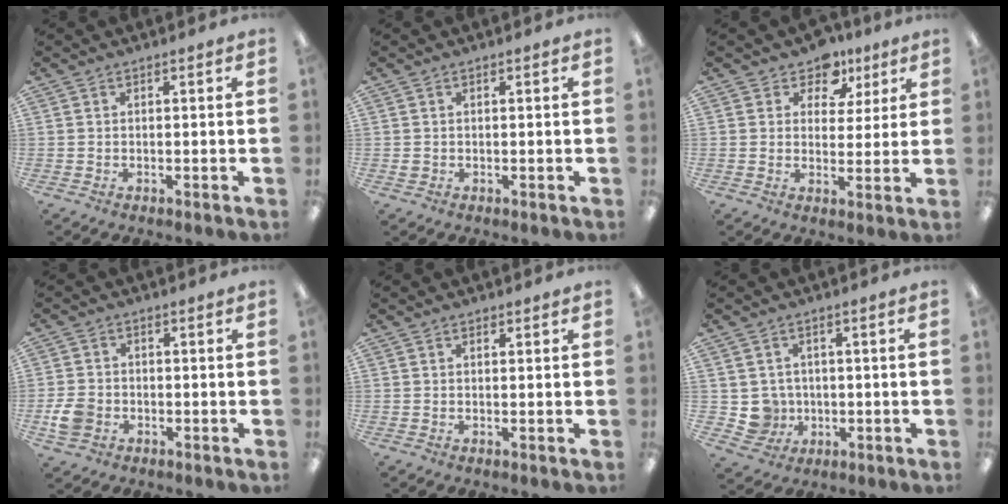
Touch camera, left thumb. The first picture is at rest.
{"total": 1.0, "force": [0.3, 0.9, 0.4], "torque": [-0.010, 0.005, 0.004]}
{"total": 8.1, "force": [5.5, 5.6, 2.2], "torque": [-0.033, -0.032, 0.099]}
{"total": 5.4, "force": [-1.8, 4.2, 2.8], "torque": [-0.055, 0.005, -0.036]}
{"total": 1.0, "force": [0.6, 0.5, 0.6], "torque": [-0.014, 0.001, 0.011]}
{"total": 5.3, "force": [0.5, 5.3, 0.8], "torque": [-0.031, 0.002, 0.016]}